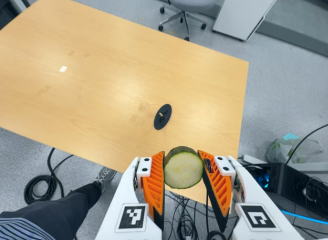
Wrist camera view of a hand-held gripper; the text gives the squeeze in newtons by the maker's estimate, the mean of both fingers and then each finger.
{"total": 11.8, "left": 11.3, "right": 12.3}